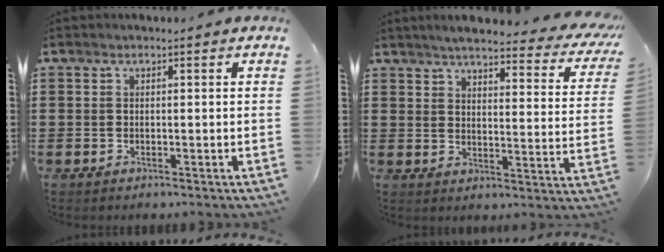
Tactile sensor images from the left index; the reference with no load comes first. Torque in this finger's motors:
{"motor_torque": [2.14, 0.00, 0.43, 0.08]}